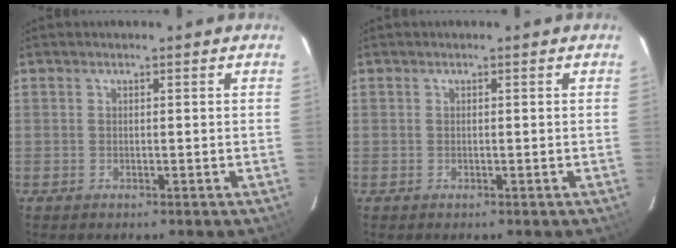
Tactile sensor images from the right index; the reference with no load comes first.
{"total": 0.0}